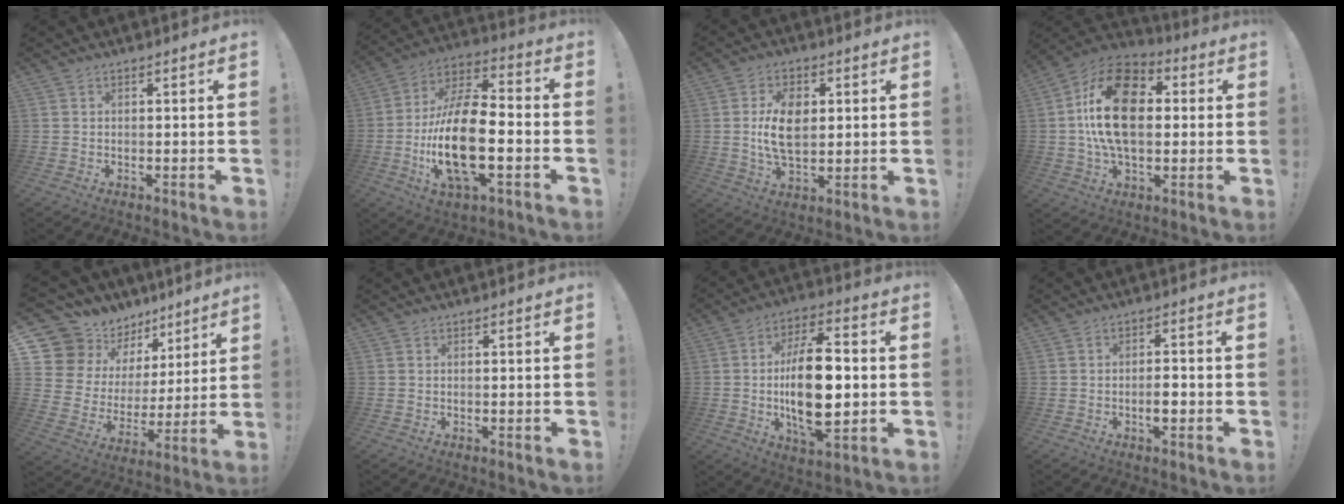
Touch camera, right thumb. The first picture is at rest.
{"total": 22.0, "force": [-5.1, 9.3, 19.3], "torque": [-0.393, 0.015, -0.087]}
{"total": 11.0, "force": [1.1, 6.6, 8.8], "torque": [-0.158, -0.004, 0.013]}
{"total": 21.7, "force": [2.4, 13.4, 16.9], "torque": [-0.307, 0.008, 0.037]}
{"total": 12.8, "force": [9.8, 7.8, 2.8], "torque": [-0.064, -0.085, 0.196]}
{"total": 0.0}
{"total": 19.8, "force": [-1.2, 9.2, 17.5], "torque": [-0.304, -0.005, -0.023]}
{"total": 3.8, "force": [-1.6, 1.1, 3.3], "torque": [-0.045, 0.005, -0.029]}